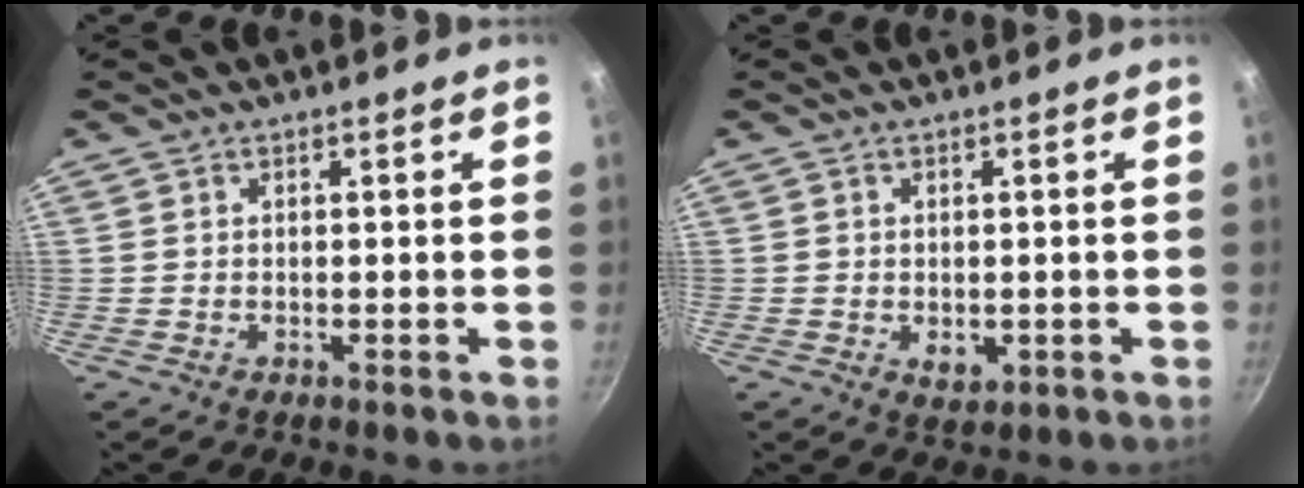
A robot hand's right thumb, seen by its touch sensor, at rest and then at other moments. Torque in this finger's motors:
{"motor_torque": [-0.20, -0.12, -0.20, 0.08, -0.03]}